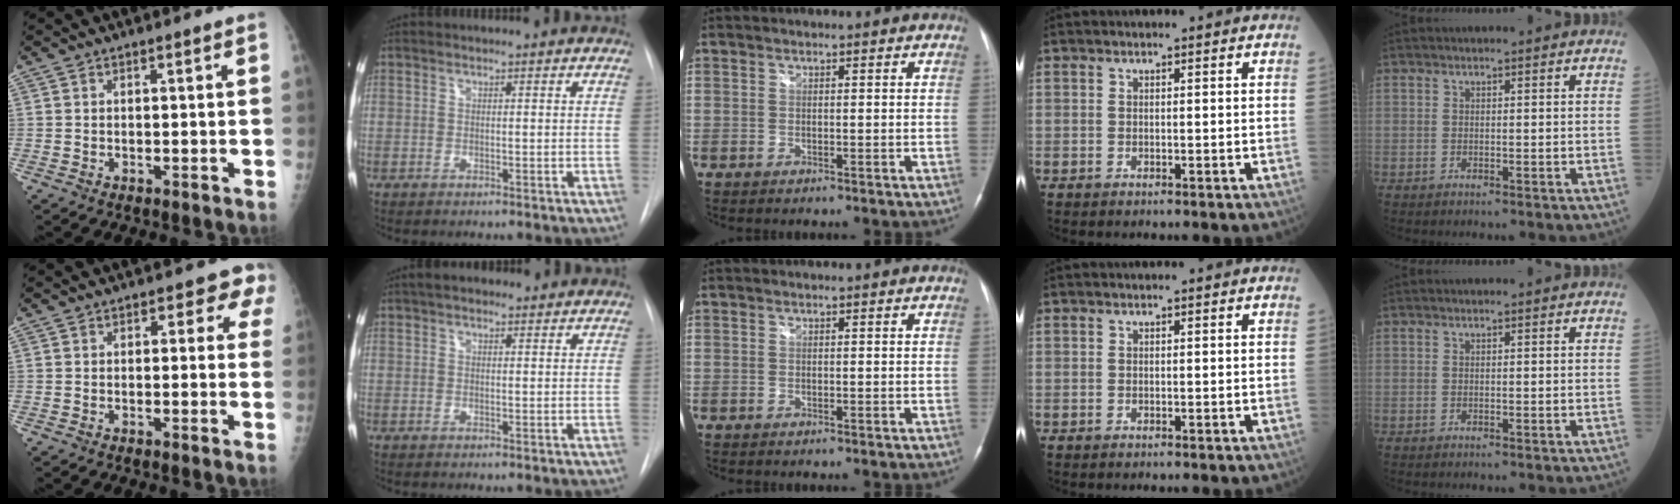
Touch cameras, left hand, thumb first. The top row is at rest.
{"thumb": {"total": 3.9, "force": [1.9, 2.6, 2.2], "torque": [0.015, -0.001, 0.009]}, "index": {"total": 3.5, "force": [2.6, 1.6, 1.8], "torque": [-0.031, 0.028, 0.040]}}